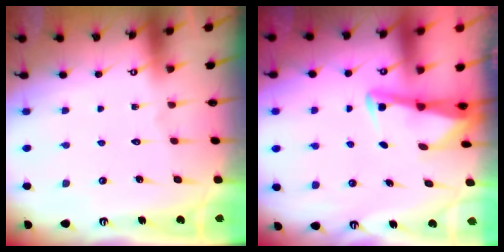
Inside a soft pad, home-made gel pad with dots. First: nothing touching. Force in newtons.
{"total": 2.9, "press": 2.8, "slide": 0.4}